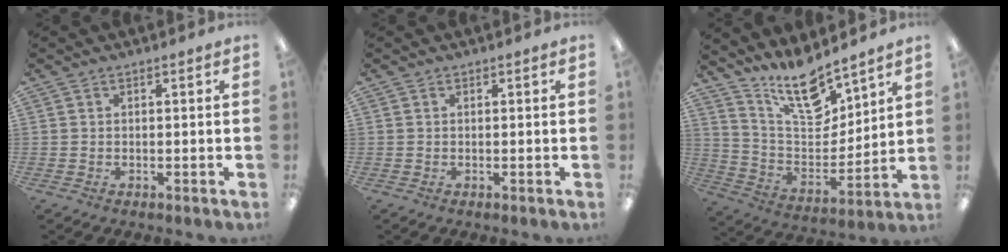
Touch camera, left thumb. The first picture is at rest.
{"total": 0.0}
{"total": 15.7, "force": [12.9, 5.2, 7.3], "torque": [-0.136, -0.084, 0.228]}